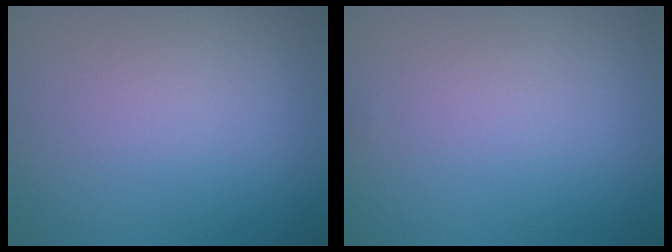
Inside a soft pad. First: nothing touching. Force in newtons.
{"total": 0.0}